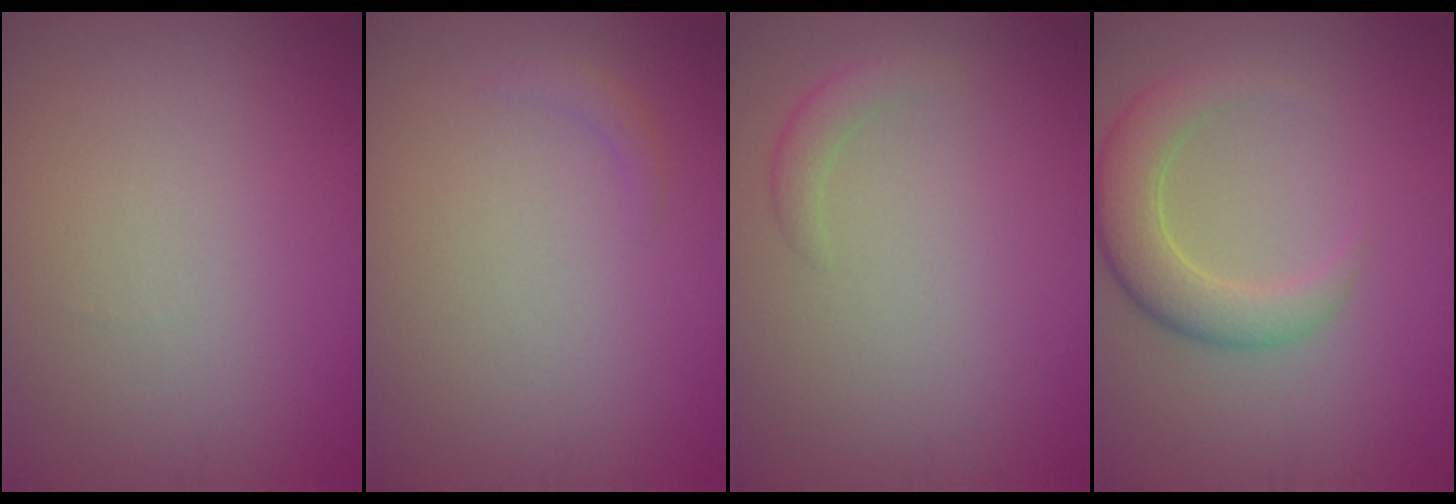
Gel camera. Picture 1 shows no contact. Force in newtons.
{"total": 0.8, "press": 0.8, "slide": 0.1}
{"total": 1.4, "press": 1.4, "slide": 0.1}
{"total": 4.4, "press": 4.4, "slide": 0.5}